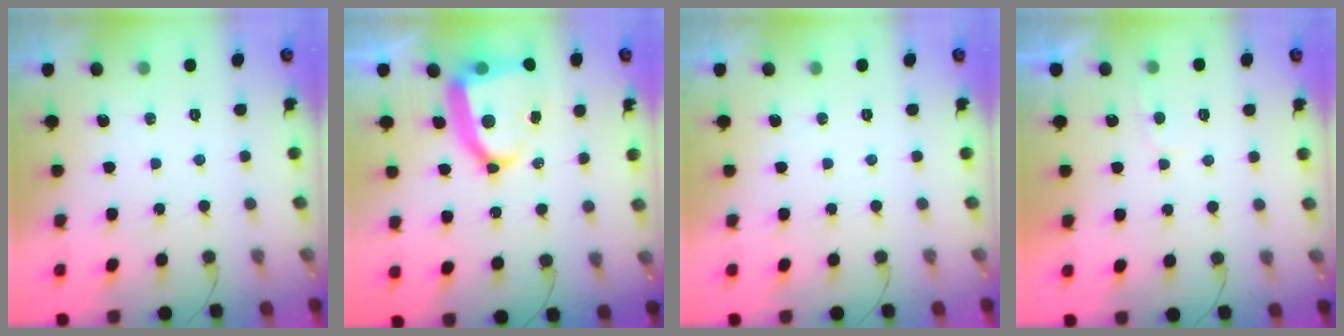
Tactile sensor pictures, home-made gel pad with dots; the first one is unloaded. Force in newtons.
{"total": 13.9, "press": 13.9, "slide": 1.5}
{"total": 0.0}
{"total": 2.5, "press": 2.5, "slide": 0.3}